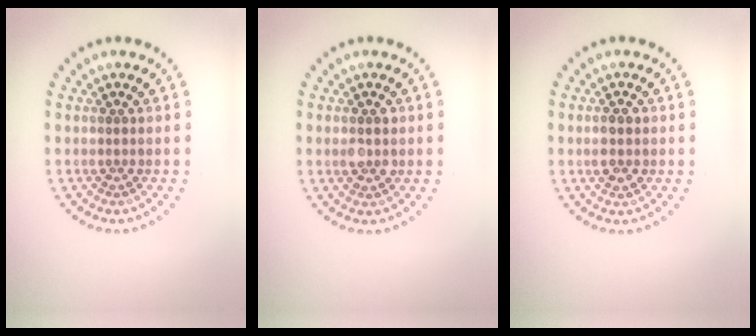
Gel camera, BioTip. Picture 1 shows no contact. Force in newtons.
{"total": 1.7, "press": 1.7, "slide": 0.1}
{"total": 2.4, "press": 2.4, "slide": 0.1}